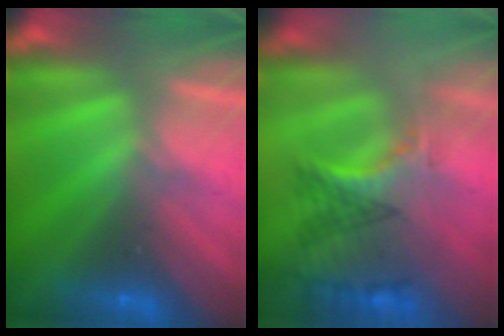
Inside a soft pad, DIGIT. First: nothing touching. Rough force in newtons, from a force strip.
{"total": 2.9}